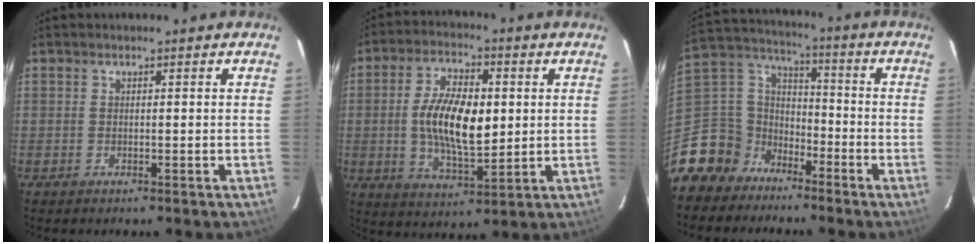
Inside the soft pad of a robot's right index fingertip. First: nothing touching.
{"total": 12.9, "force": [0.6, 5.7, 11.6], "torque": [-0.221, 0.003, 0.013]}
{"total": 12.1, "force": [-8.7, 8.4, 1.2], "torque": [-0.060, 0.057, -0.166]}